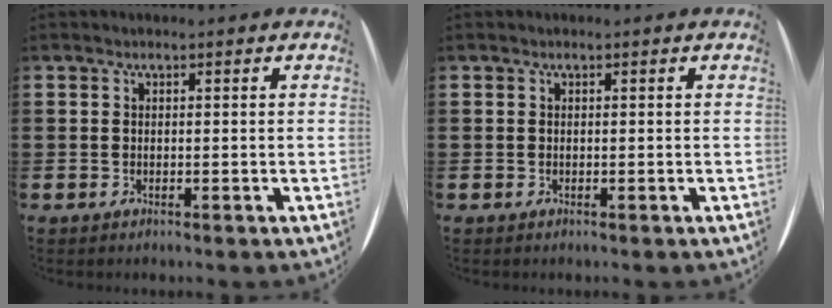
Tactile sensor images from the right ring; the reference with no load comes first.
{"total": 0.0}